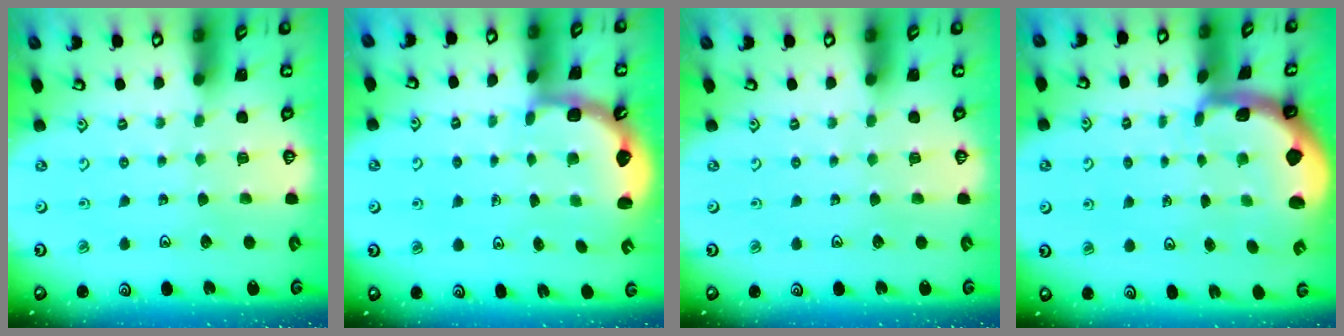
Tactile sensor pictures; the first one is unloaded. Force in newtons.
{"total": 2.6, "press": 2.3, "slide": 1.3}
{"total": 0.0}
{"total": 1.7, "press": 1.7, "slide": 0.4}